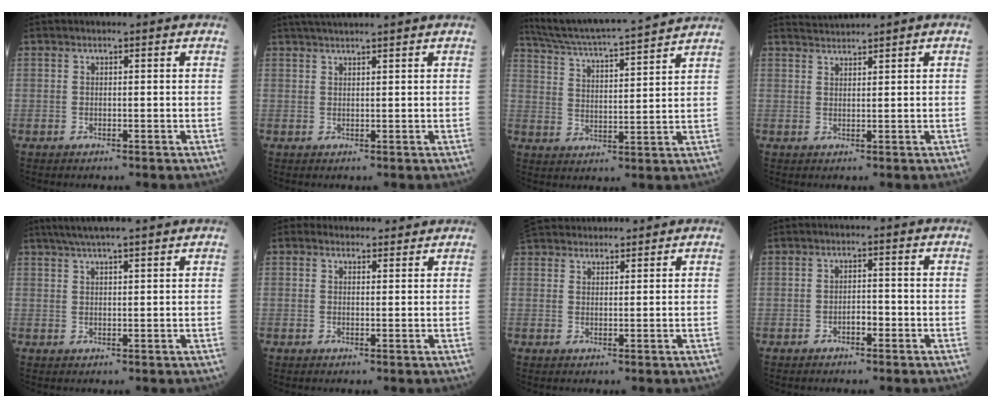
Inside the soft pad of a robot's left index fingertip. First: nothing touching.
{"total": 5.9, "force": [5.1, -0.8, 2.9], "torque": [-0.043, 0.028, 0.081]}
{"total": 17.0, "force": [15.7, -0.6, 6.3], "torque": [-0.125, 0.005, 0.240]}
{"total": 2.2, "force": [1.9, -0.9, -0.1], "torque": [-0.003, 0.009, 0.048]}
{"total": 7.9, "force": [6.6, -0.5, 4.4], "torque": [-0.068, 0.028, 0.099]}
{"total": 3.7, "force": [3.5, 1.2, -0.1], "torque": [0.001, 0.011, 0.043]}
{"total": 8.9, "force": [8.3, 2.4, 2.1], "torque": [-0.033, 0.036, 0.139]}
{"total": 1.7, "force": [-0.9, 0.7, 1.2], "torque": [-0.016, 0.004, -0.016]}